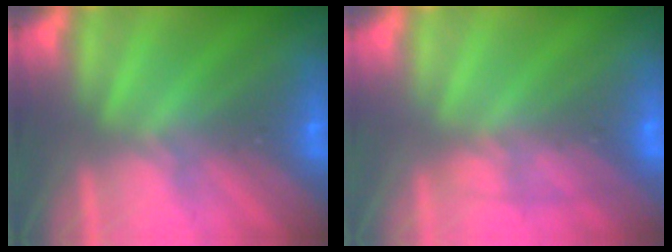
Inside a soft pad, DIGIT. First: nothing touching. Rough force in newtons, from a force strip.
{"total": 1.6}